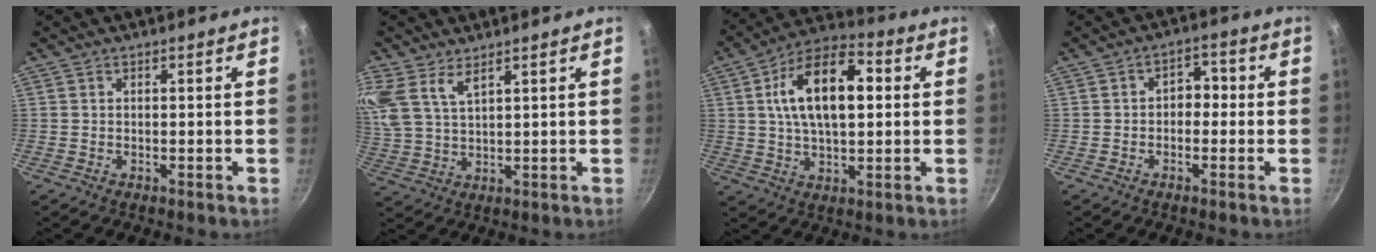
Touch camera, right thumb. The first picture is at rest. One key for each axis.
{"total": 10.4, "fx": 5.6, "fy": 5.1, "fz": 7.1, "tx": -0.170, "ty": -0.006, "tz": 0.123}
{"total": 16.5, "fx": 3.0, "fy": 8.5, "fz": 13.9, "tx": -0.225, "ty": 0.018, "tz": 0.045}
{"total": 4.1, "fx": -0.5, "fy": 2.9, "fz": 2.8, "tx": -0.015, "ty": 0.021, "tz": -0.018}